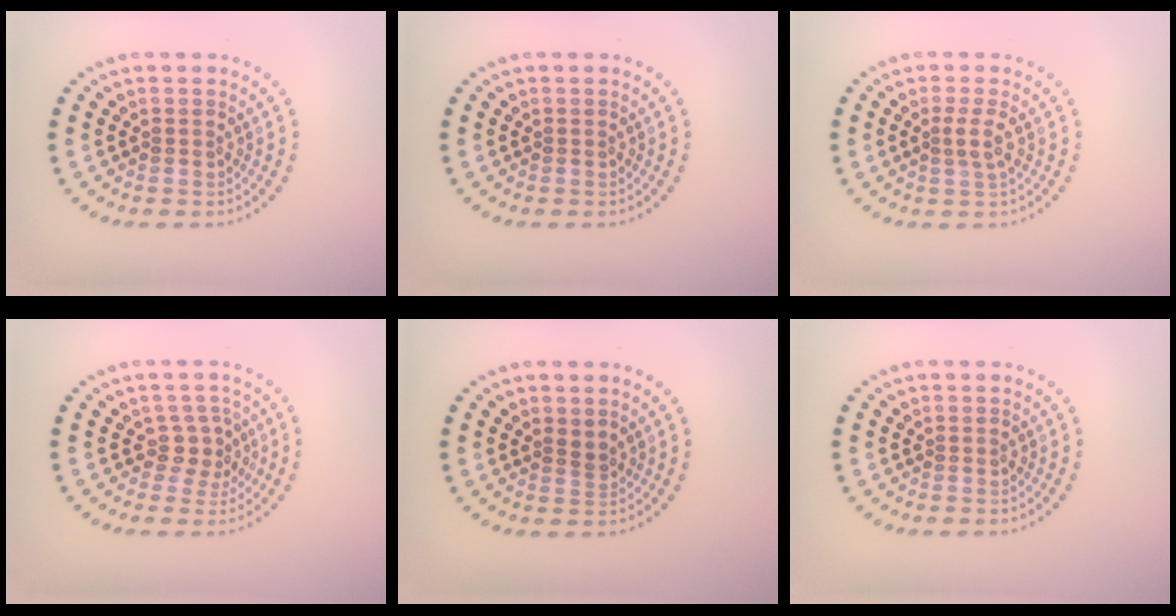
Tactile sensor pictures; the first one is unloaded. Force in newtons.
{"total": 0.0}
{"total": 1.6, "press": 1.2, "slide": 1.0}
{"total": 2.2, "press": 1.6, "slide": 1.5}
{"total": 1.1, "press": 0.9, "slide": 0.7}
{"total": 0.0}